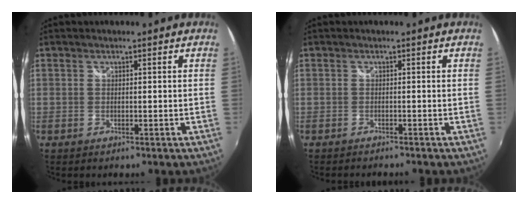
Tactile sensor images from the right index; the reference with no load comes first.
{"total": 1.7, "force": [-1.6, 0.2, 0.3], "torque": [-0.014, -0.012, -0.030]}